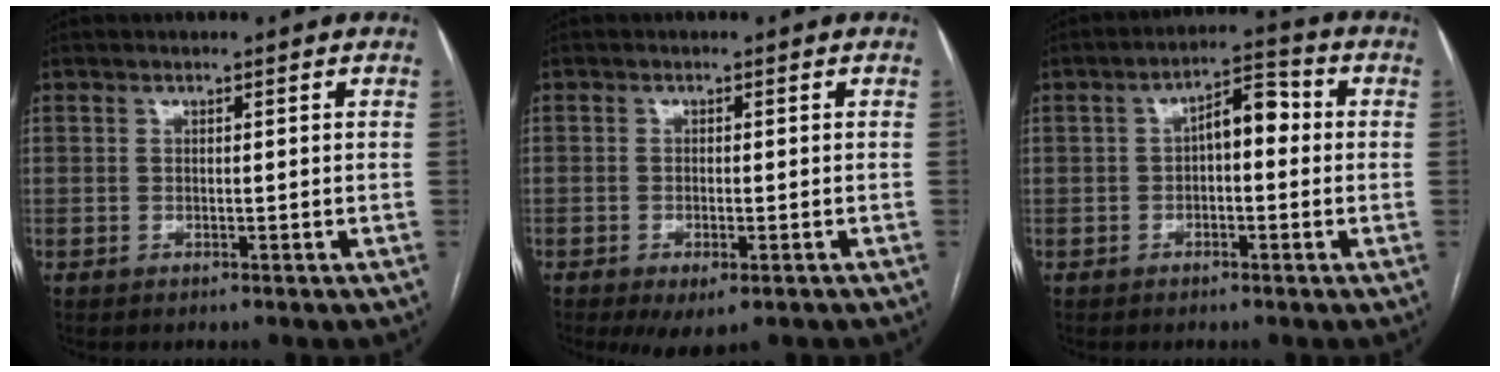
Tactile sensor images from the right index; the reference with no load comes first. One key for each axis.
{"total": 4.3, "fx": -2.5, "fy": 1.5, "fz": 3.2, "tx": -0.046, "ty": -0.008, "tz": -0.030}
{"total": 5.7, "fx": 0.2, "fy": 2.5, "fz": 5.1, "tx": -0.077, "ty": 0.033, "tz": -0.002}